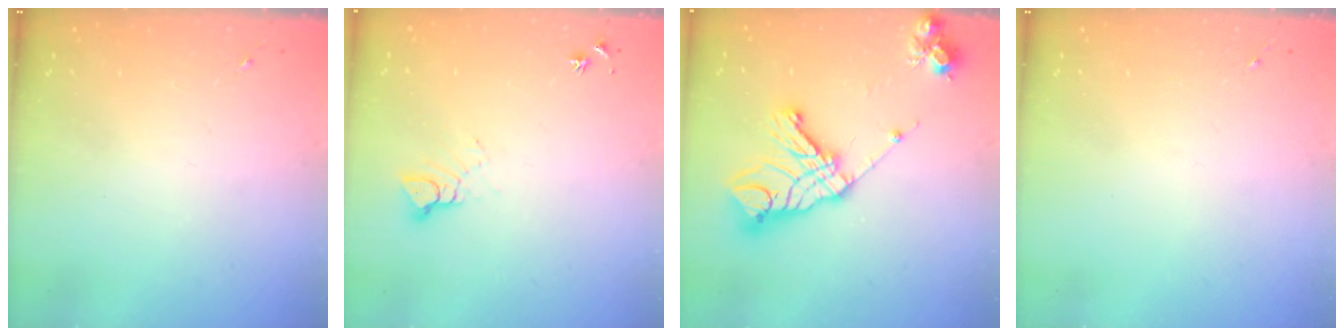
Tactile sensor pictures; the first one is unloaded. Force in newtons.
{"total": 5.1, "press": 5.1, "slide": 0.4}
{"total": 19.8, "press": 19.6, "slide": 2.6}
{"total": 0.0}